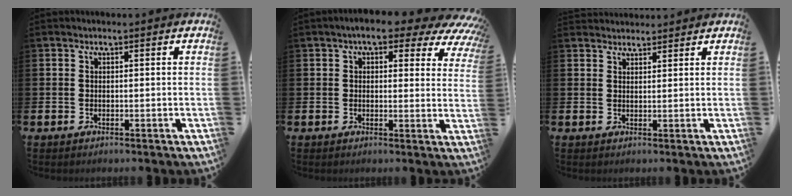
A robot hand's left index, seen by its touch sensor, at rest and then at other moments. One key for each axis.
{"total": 5.8, "fx": 4.1, "fy": 2.3, "fz": 3.3, "tx": -0.061, "ty": -0.017, "tz": 0.067}
{"total": 2.3, "fx": 2.2, "fy": 0.6, "fz": 0.0, "tx": -0.004, "ty": -0.006, "tz": 0.041}